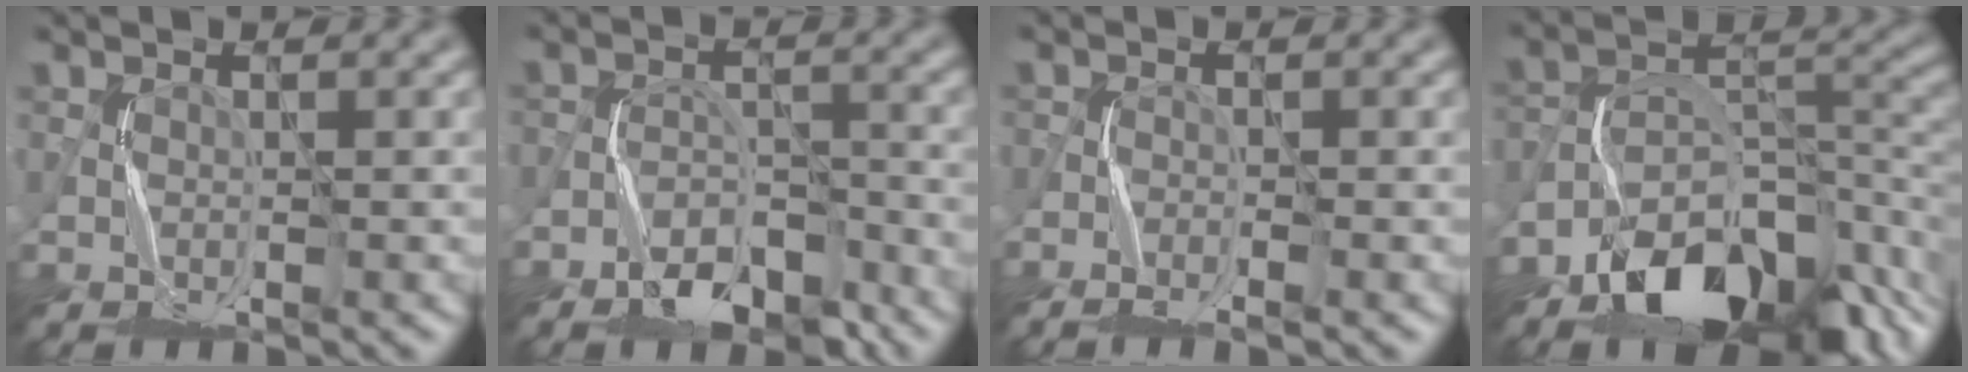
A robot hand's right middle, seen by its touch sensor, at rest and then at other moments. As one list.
[{"total": 5.7, "force": [-4.7, 2.5, 2.0], "torque": [-0.024, 0.001, -0.088]}, {"total": 2.3, "force": [-2.1, 0.4, 0.9], "torque": [-0.016, -0.004, -0.041]}, {"total": 11.8, "force": [-7.6, 6.1, 6.6], "torque": [-0.097, 0.006, -0.136]}]